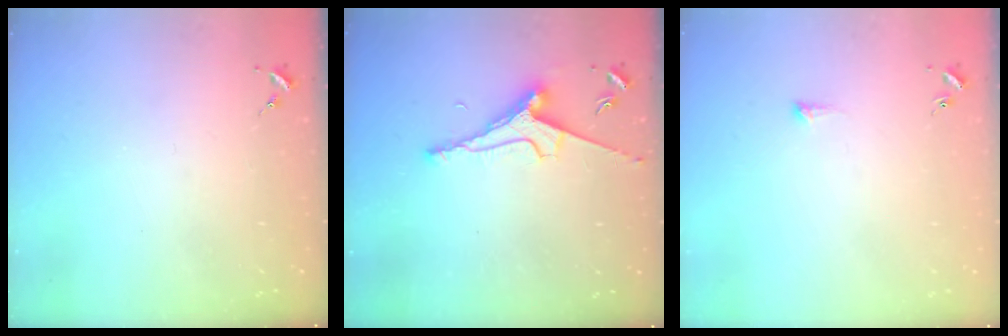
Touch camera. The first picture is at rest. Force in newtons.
{"total": 8.0, "press": 8.0, "slide": 1.2}
{"total": 3.6, "press": 3.6, "slide": 0.3}